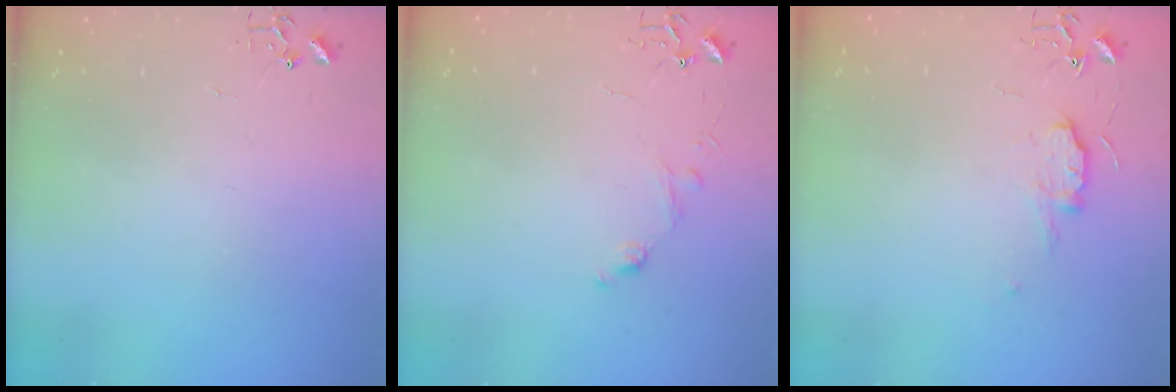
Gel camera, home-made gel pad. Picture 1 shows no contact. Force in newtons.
{"total": 7.3, "press": 7.3, "slide": 0.8}
{"total": 7.3, "press": 7.3, "slide": 0.7}